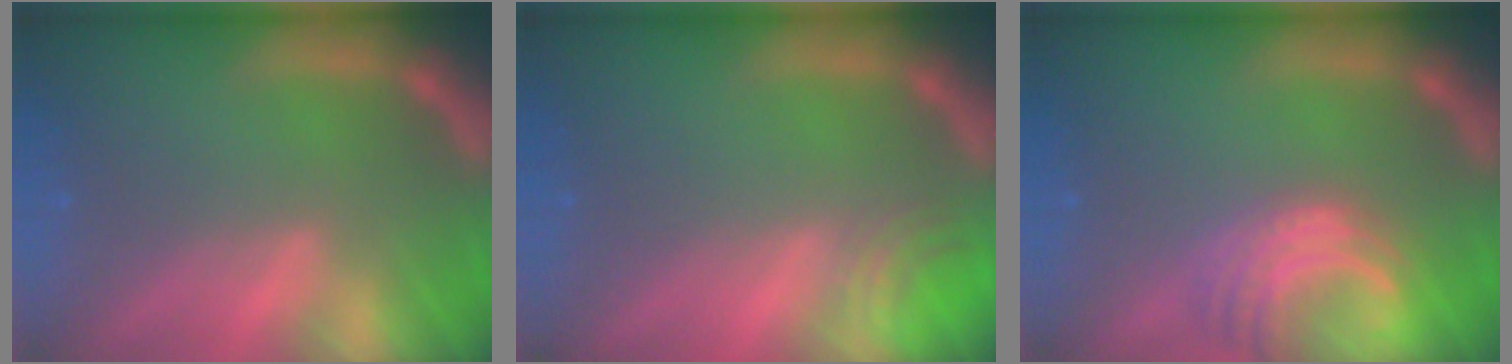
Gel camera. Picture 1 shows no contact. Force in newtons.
{"total": 2.0}
{"total": 5.5}